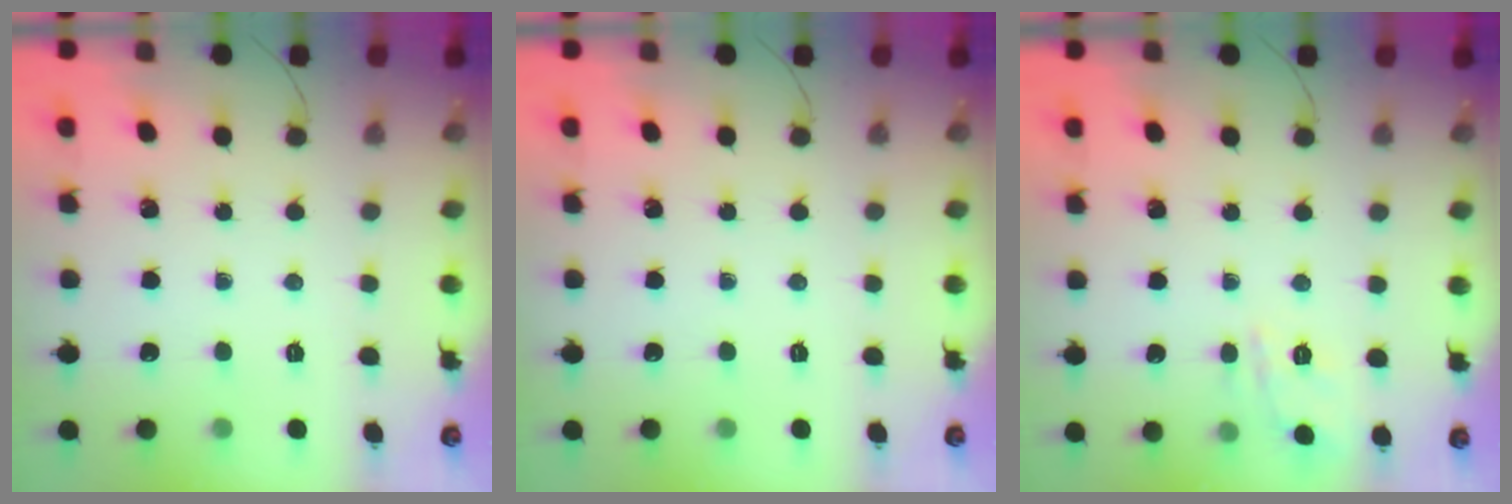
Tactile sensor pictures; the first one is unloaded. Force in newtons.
{"total": 0.0}
{"total": 2.4, "press": 2.0, "slide": 1.3}